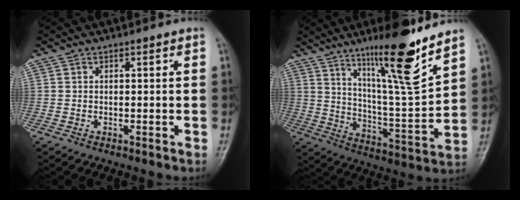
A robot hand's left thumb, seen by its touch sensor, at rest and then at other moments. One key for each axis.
{"total": 17.1, "fx": 11.7, "fy": 1.7, "fz": 12.4, "tx": -0.186, "ty": -0.081, "tz": 0.201}